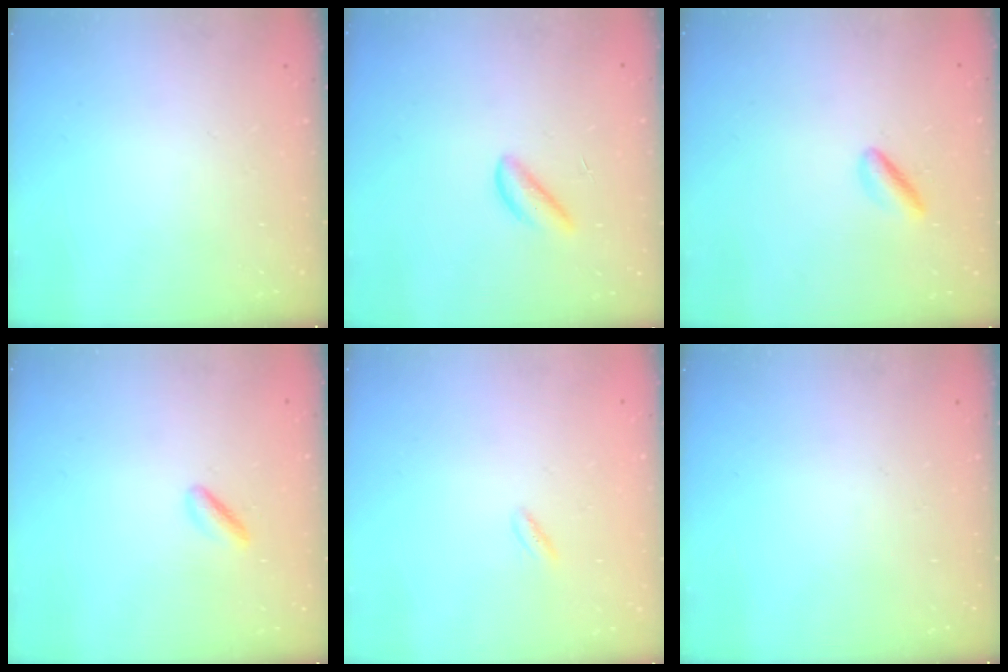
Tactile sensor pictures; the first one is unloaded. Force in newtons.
{"total": 2.7, "press": 2.7, "slide": 0.3}
{"total": 2.9, "press": 2.9, "slide": 0.4}
{"total": 3.0, "press": 2.9, "slide": 0.8}
{"total": 1.8, "press": 1.6, "slide": 0.8}
{"total": 0.0}